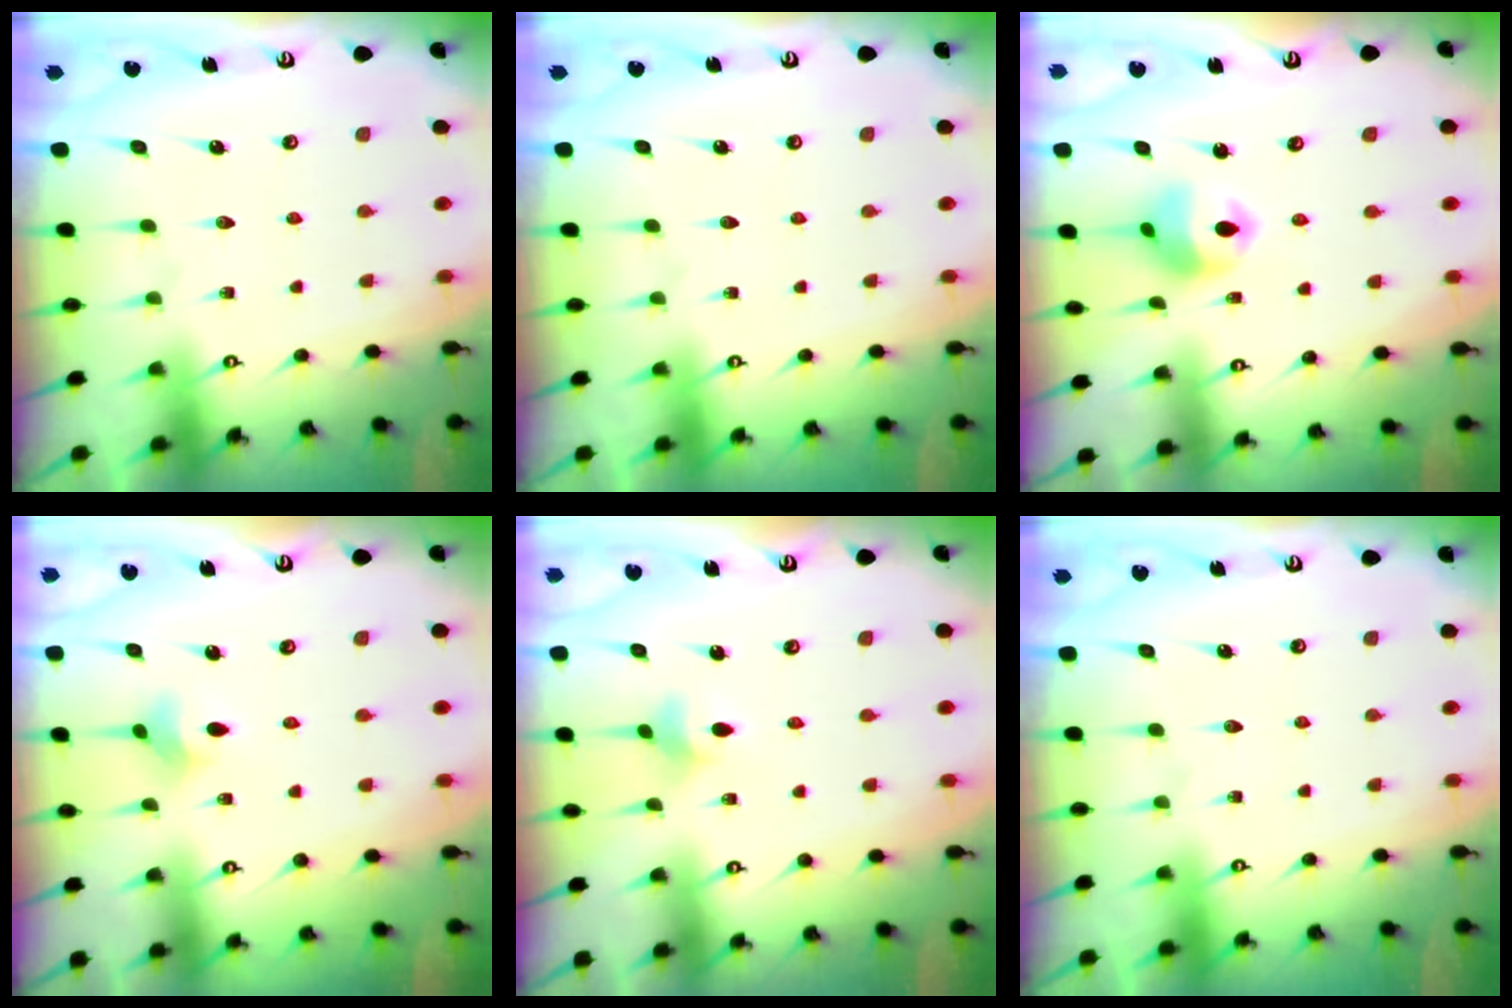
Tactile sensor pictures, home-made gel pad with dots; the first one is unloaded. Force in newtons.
{"total": 0.0}
{"total": 9.1, "press": 9.1, "slide": 0.9}
{"total": 2.3, "press": 2.3, "slide": 0.5}
{"total": 3.4, "press": 3.4, "slide": 0.7}
{"total": 0.0}